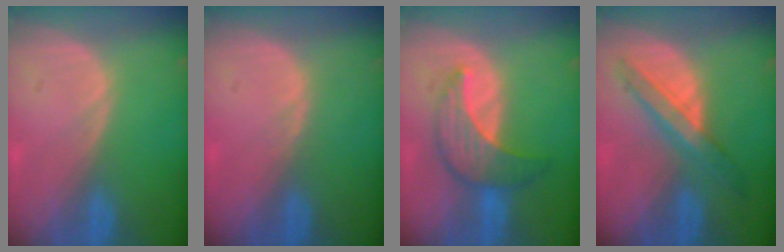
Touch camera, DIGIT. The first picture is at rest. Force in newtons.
{"total": 0.5, "press": 0.5, "slide": 0.1}
{"total": 7.0, "press": 7.0, "slide": 0.4}
{"total": 6.3, "press": 6.2, "slide": 1.2}